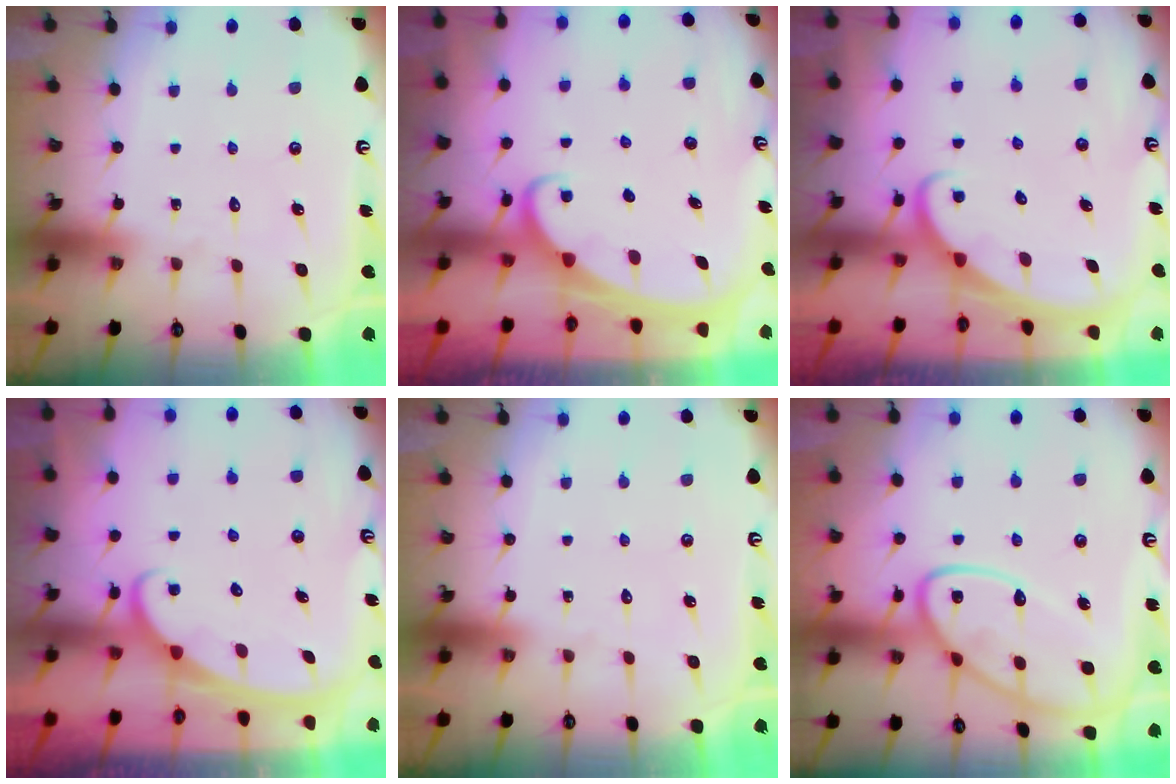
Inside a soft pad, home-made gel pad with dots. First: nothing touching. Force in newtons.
{"total": 1.9, "press": 1.9, "slide": 0.2}
{"total": 2.5, "press": 2.4, "slide": 0.2}
{"total": 2.3, "press": 2.3, "slide": 0.4}
{"total": 0.0}
{"total": 15.0, "press": 15.0, "slide": 1.1}